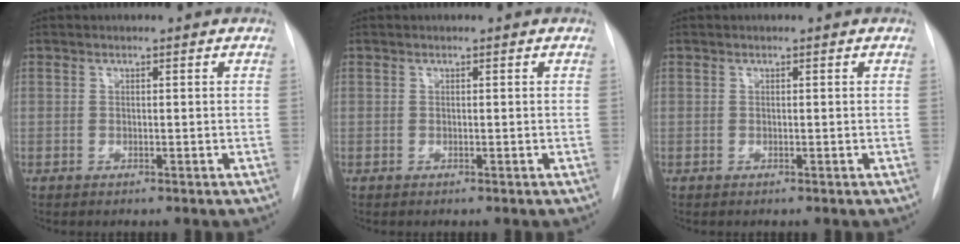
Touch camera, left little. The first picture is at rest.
{"total": 0.0}
{"total": 0.0}